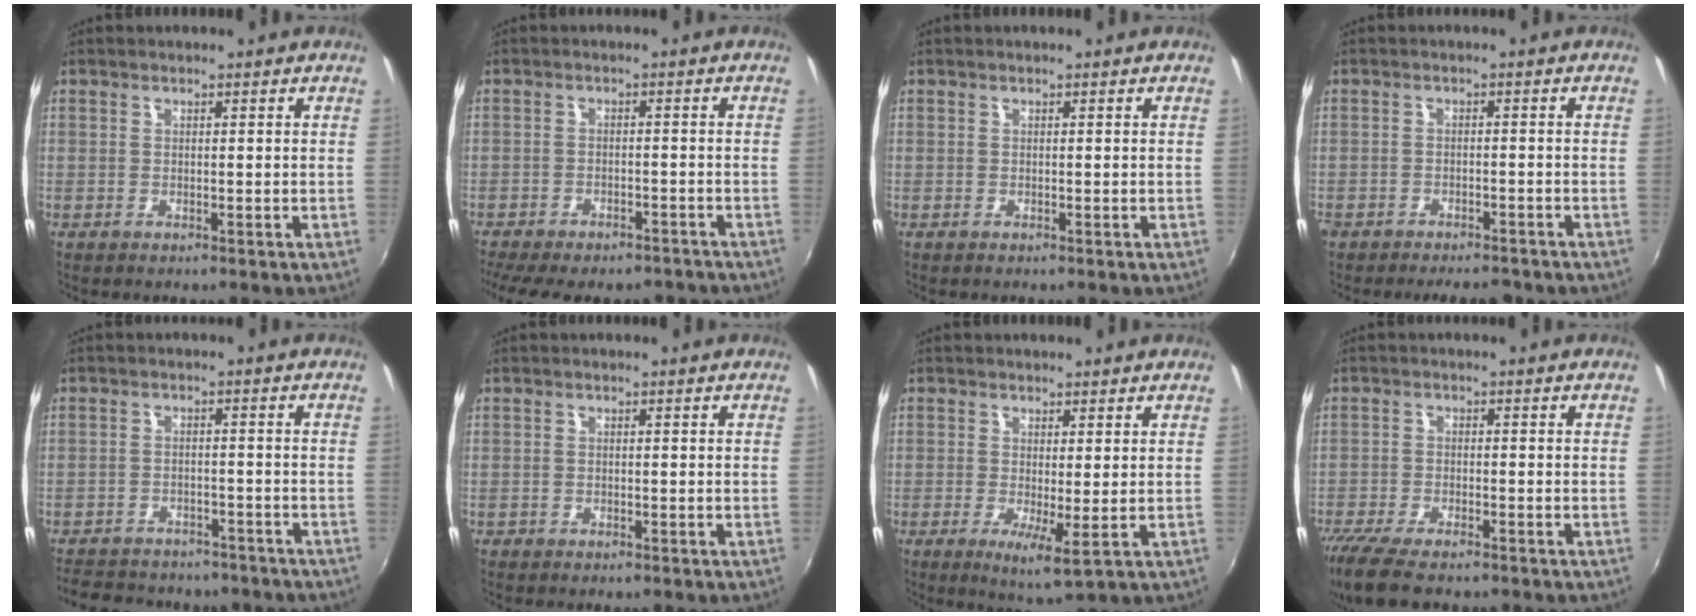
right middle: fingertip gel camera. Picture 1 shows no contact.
{"total": 14.7, "force": [-12.4, 4.7, 6.3], "torque": [-0.137, -0.022, -0.163]}
{"total": 0.0}
{"total": 7.6, "force": [-6.3, 2.9, 2.9], "torque": [-0.077, -0.012, -0.092]}
{"total": 16.9, "force": [-14.0, 6.7, 6.6], "torque": [-0.144, -0.003, -0.183]}
{"total": 0.8, "force": [-0.7, 0.5, 0.1], "torque": [-0.008, -0.002, -0.012]}
{"total": 4.4, "force": [-0.3, 0.4, 4.3], "torque": [-0.073, -0.012, -0.001]}
{"total": 10.8, "force": [-8.7, 2.7, 5.7], "torque": [-0.138, -0.041, -0.157]}